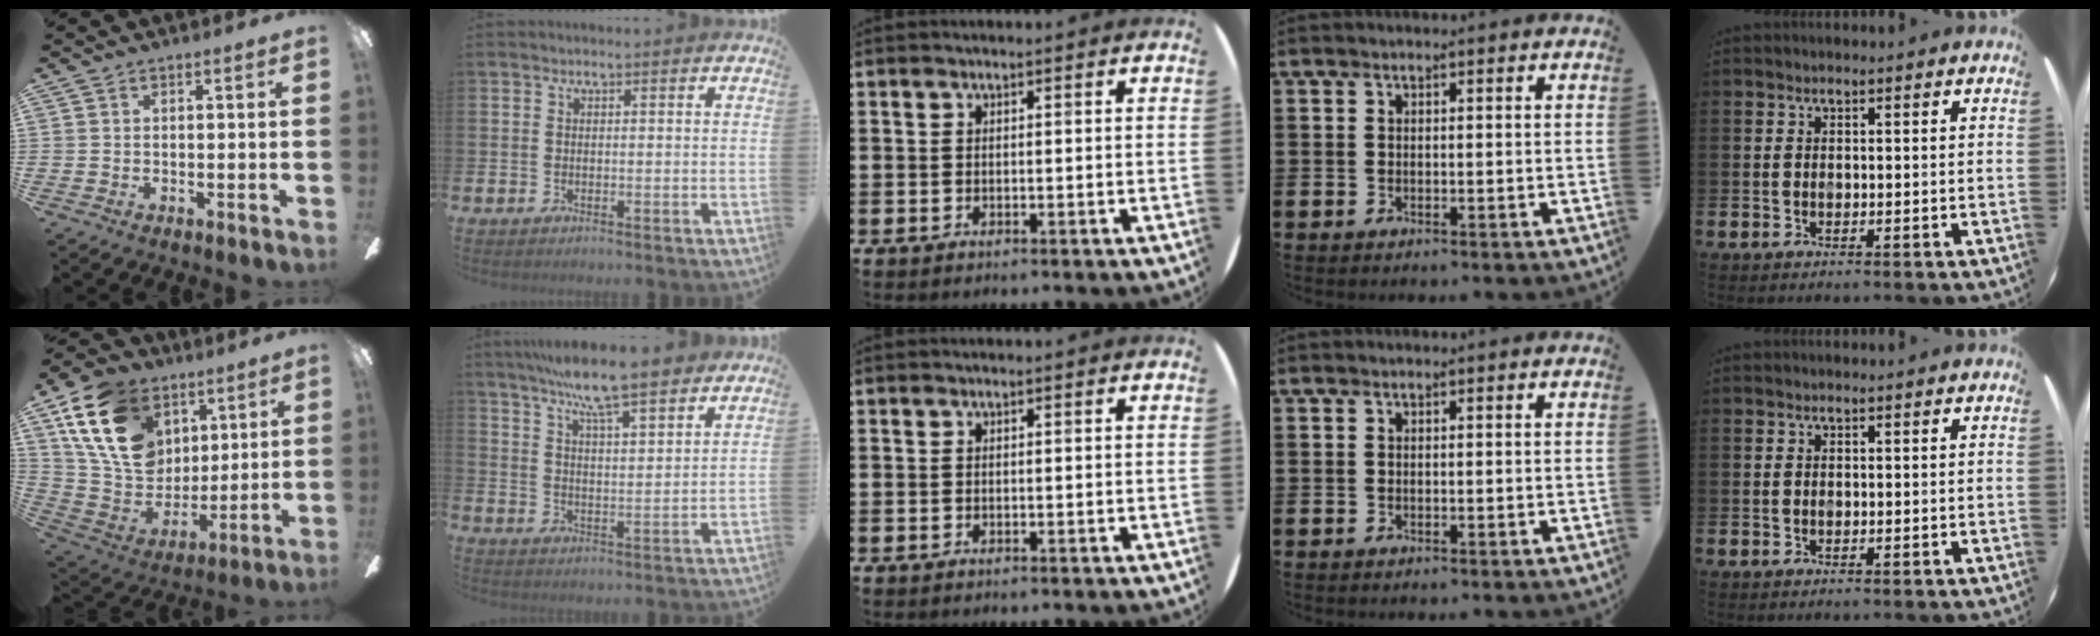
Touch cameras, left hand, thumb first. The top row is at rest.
{"thumb": {"total": 22.2, "force": [9.7, 16.1, 11.8], "torque": [-0.241, -0.025, 0.184]}, "index": {"total": 9.6, "force": [8.6, 1.1, 4.2], "torque": [-0.097, -0.037, 0.152]}}